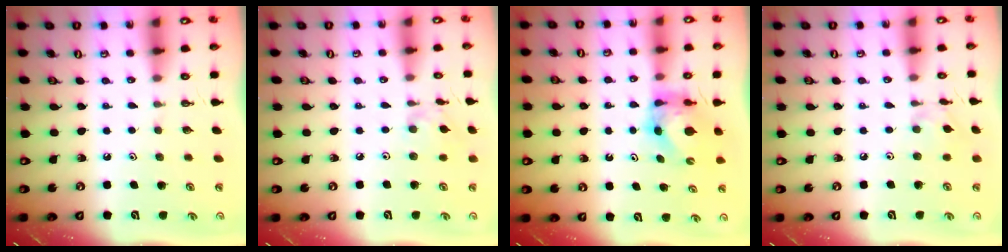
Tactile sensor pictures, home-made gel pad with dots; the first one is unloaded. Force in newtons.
{"total": 4.7, "press": 4.7, "slide": 0.3}
{"total": 5.6, "press": 5.6, "slide": 0.3}
{"total": 4.2, "press": 4.2, "slide": 0.4}